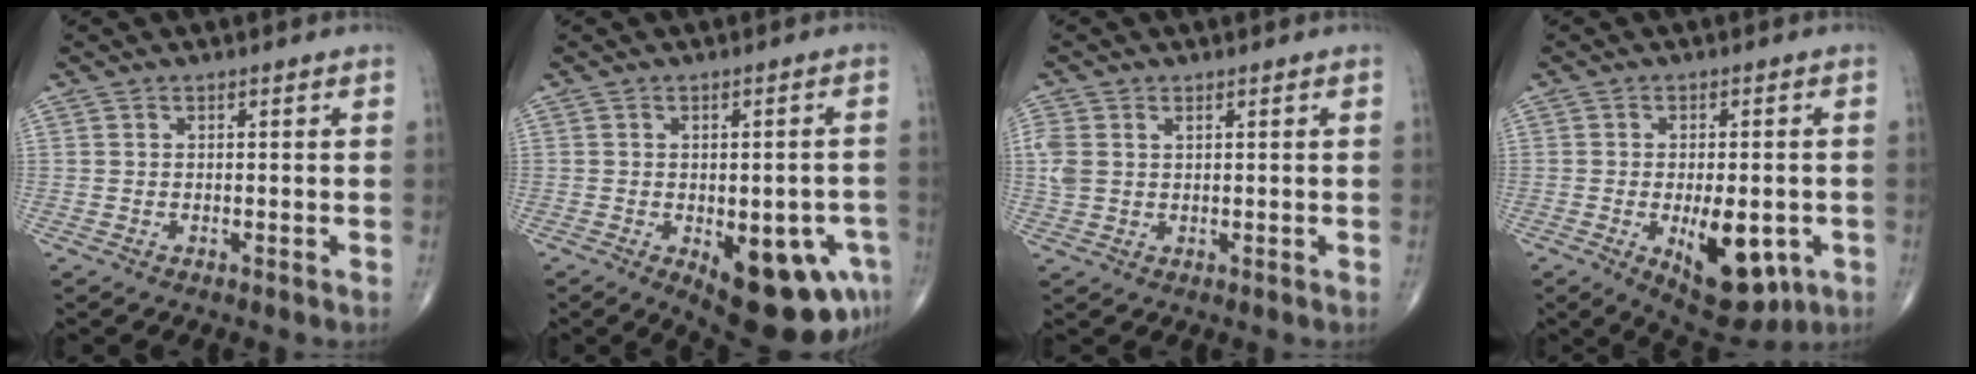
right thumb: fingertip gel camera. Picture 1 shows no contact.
{"total": 15.6, "force": [-6.1, 6.8, 12.7], "torque": [-0.116, 0.012, -0.061]}
{"total": 4.3, "force": [1.0, 3.0, 2.9], "torque": [-0.081, 0.007, 0.022]}
{"total": 12.7, "force": [-3.8, 6.0, 10.6], "torque": [-0.130, -0.005, -0.039]}